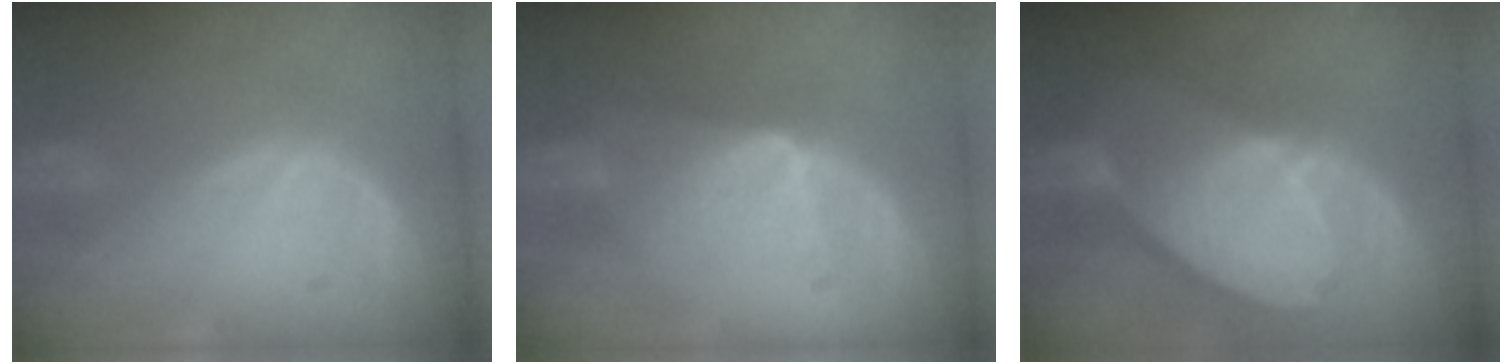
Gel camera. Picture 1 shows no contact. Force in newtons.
{"total": 6.3, "press": 5.6, "slide": 2.8}
{"total": 10.3, "press": 8.9, "slide": 5.2}